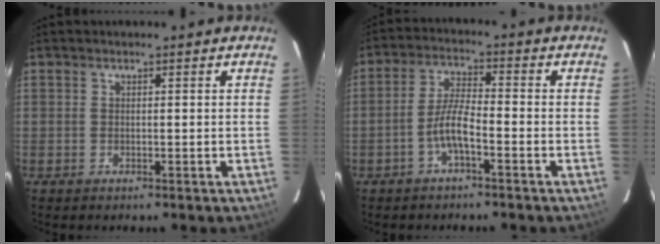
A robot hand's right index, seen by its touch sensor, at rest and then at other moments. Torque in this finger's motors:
{"motor_torque": [0.97, -0.55, 0.52, 0.14]}